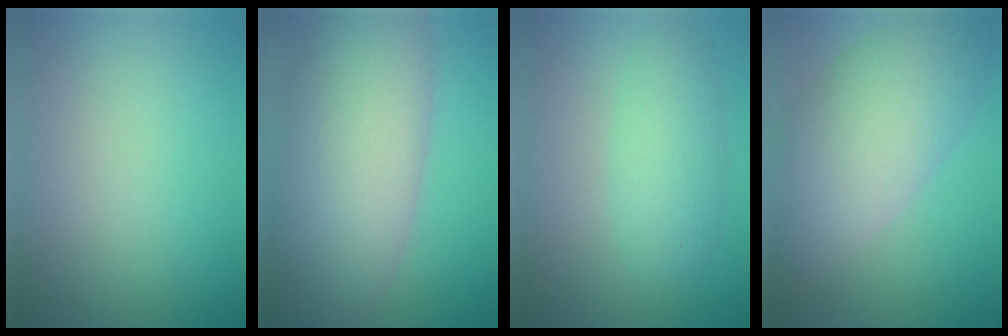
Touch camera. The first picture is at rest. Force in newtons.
{"total": 12.0, "press": 12.0, "slide": 0.6}
{"total": 3.4, "press": 3.4, "slide": 0.1}
{"total": 9.0, "press": 8.9, "slide": 0.7}